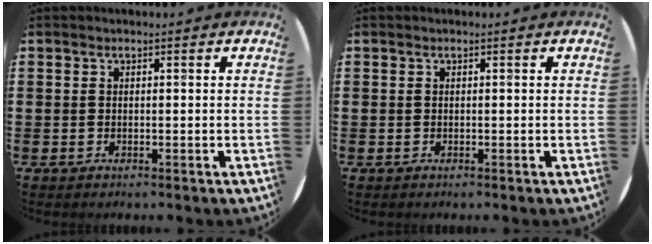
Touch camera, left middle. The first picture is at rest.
{"total": 0.0}